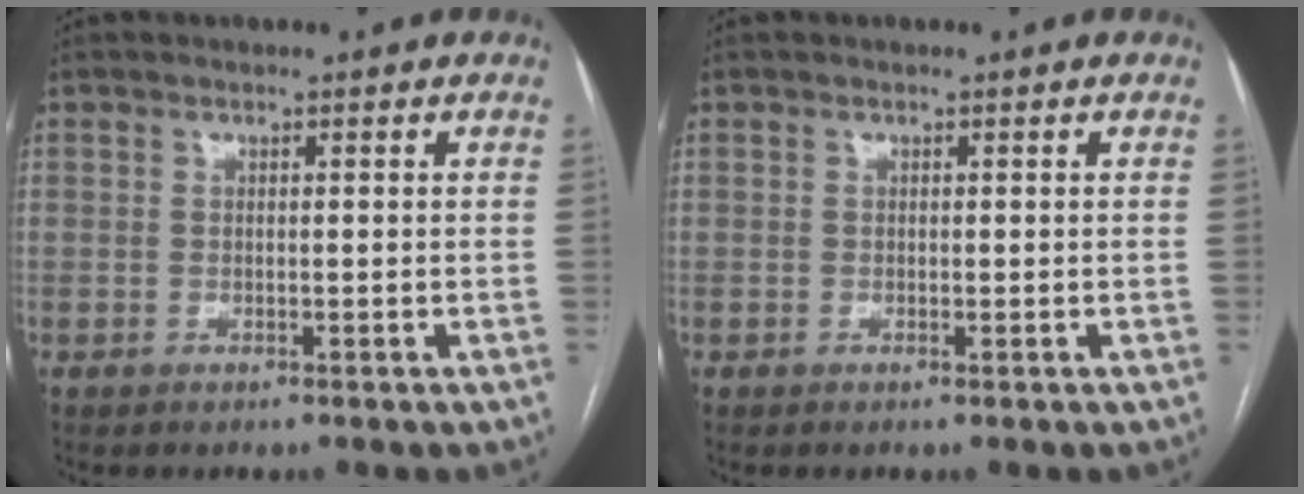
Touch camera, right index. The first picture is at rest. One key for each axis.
{"total": 0.0}